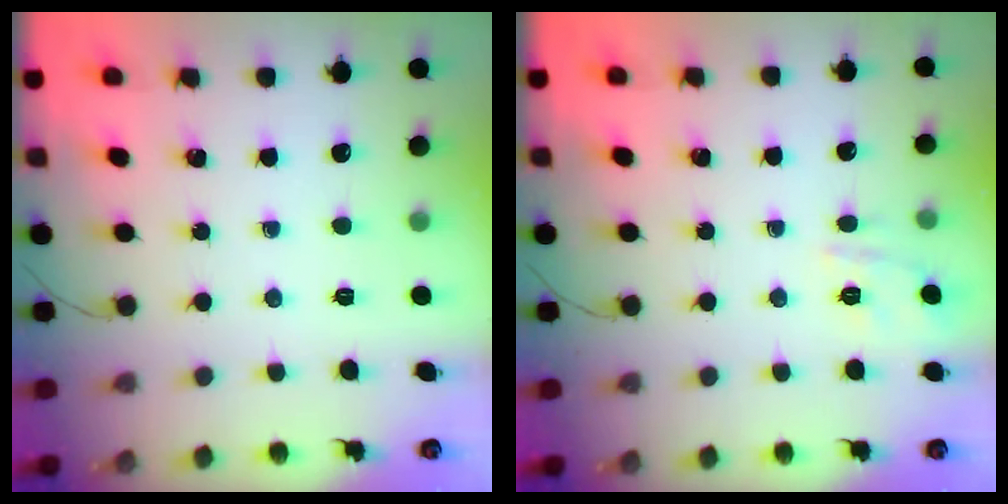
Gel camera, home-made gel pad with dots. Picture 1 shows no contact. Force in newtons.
{"total": 2.1, "press": 1.6, "slide": 1.5}